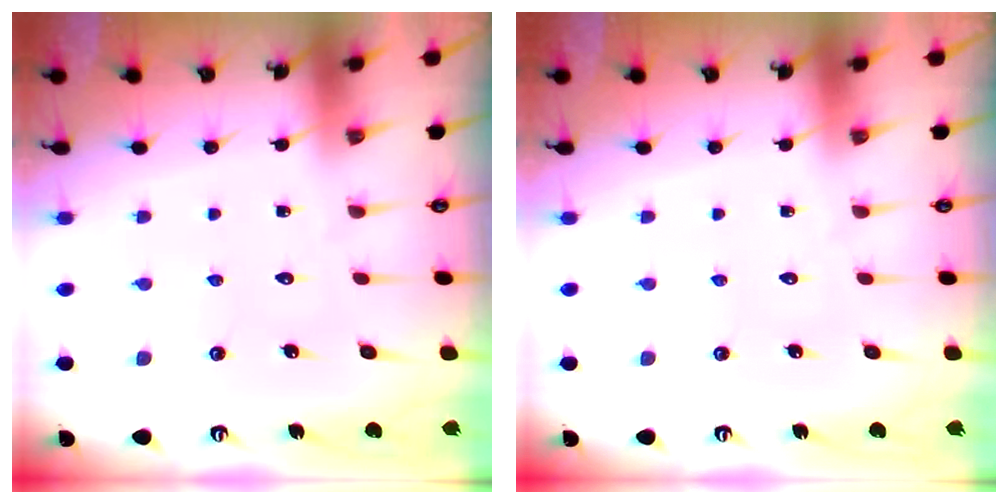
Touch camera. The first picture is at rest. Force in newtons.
{"total": 0.0}